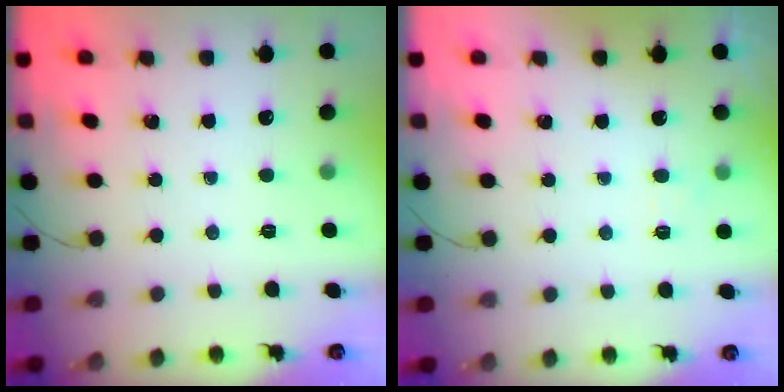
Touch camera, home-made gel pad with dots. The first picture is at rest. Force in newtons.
{"total": 3.8, "press": 3.6, "slide": 1.1}